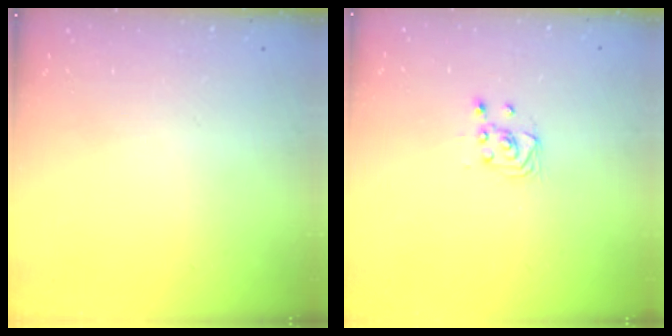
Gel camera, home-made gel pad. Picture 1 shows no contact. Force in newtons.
{"total": 2.5, "press": 2.2, "slide": 1.1}